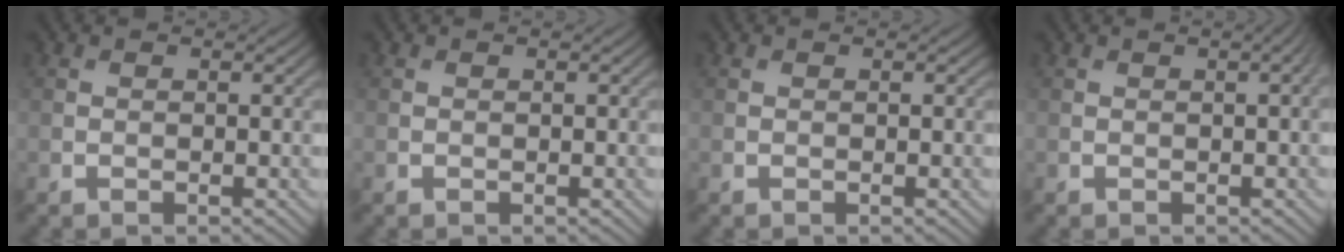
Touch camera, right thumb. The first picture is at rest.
{"total": 0.0}
{"total": 0.0}
{"total": 1.4, "force": [0.3, 0.3, 1.4], "torque": [-0.016, 0.008, 0.002]}